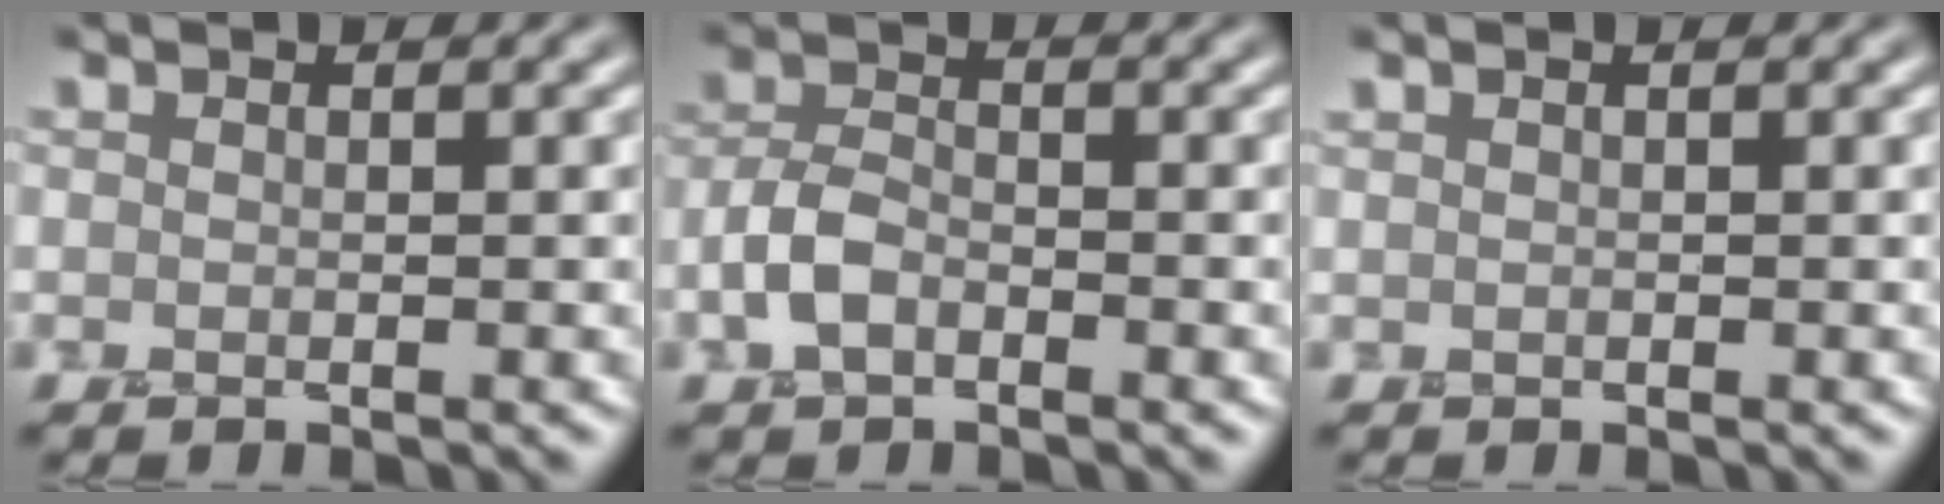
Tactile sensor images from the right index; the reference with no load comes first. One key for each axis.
{"total": 2.8, "fx": -1.3, "fy": 1.6, "fz": 1.9, "tx": -0.038, "ty": 0.005, "tz": -0.034}
{"total": 0.0}